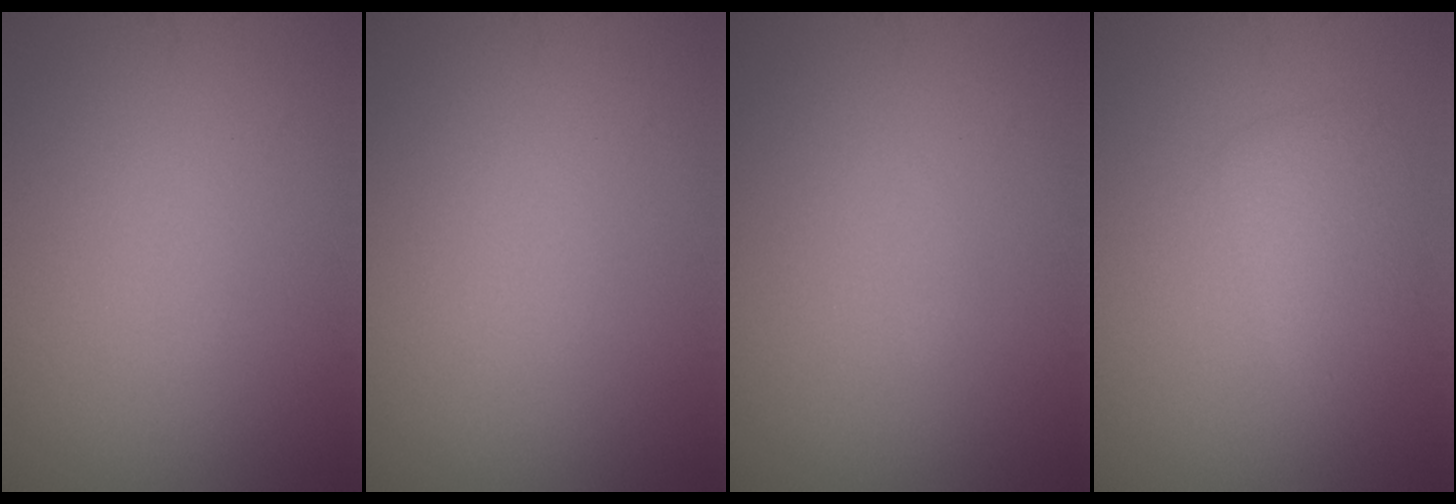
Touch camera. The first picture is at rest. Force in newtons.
{"total": 0.0}
{"total": 0.0}
{"total": 2.6, "press": 2.6, "slide": 0.1}